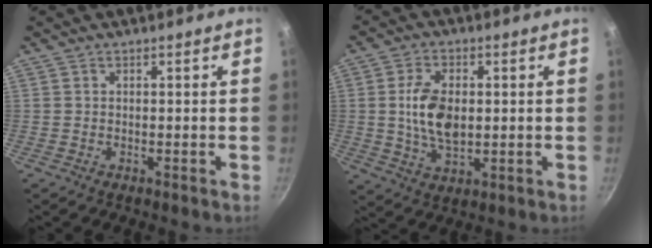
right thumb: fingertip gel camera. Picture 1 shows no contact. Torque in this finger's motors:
{"motor_torque": [1.33, 1.12, 0.99, -0.19, 0.09]}